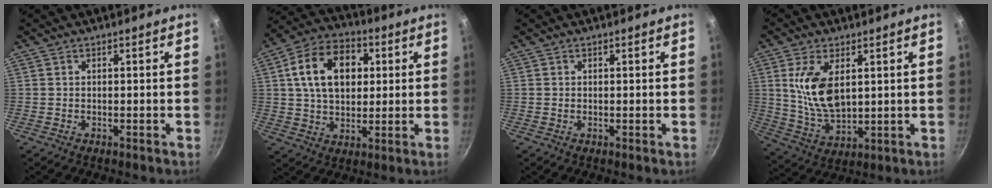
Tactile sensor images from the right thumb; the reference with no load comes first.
{"total": 16.0, "force": [3.7, 11.0, 11.0], "torque": [-0.157, 0.013, 0.051]}
{"total": 0.0}
{"total": 11.6, "force": [3.0, 6.2, 9.3], "torque": [-0.172, -0.024, 0.069]}